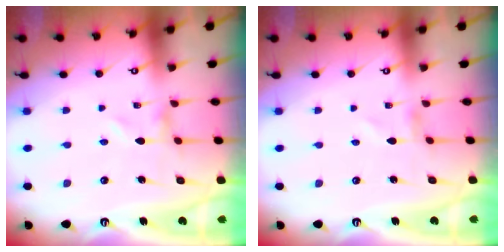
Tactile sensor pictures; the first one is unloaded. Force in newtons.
{"total": 1.0, "press": 1.0, "slide": 0.1}